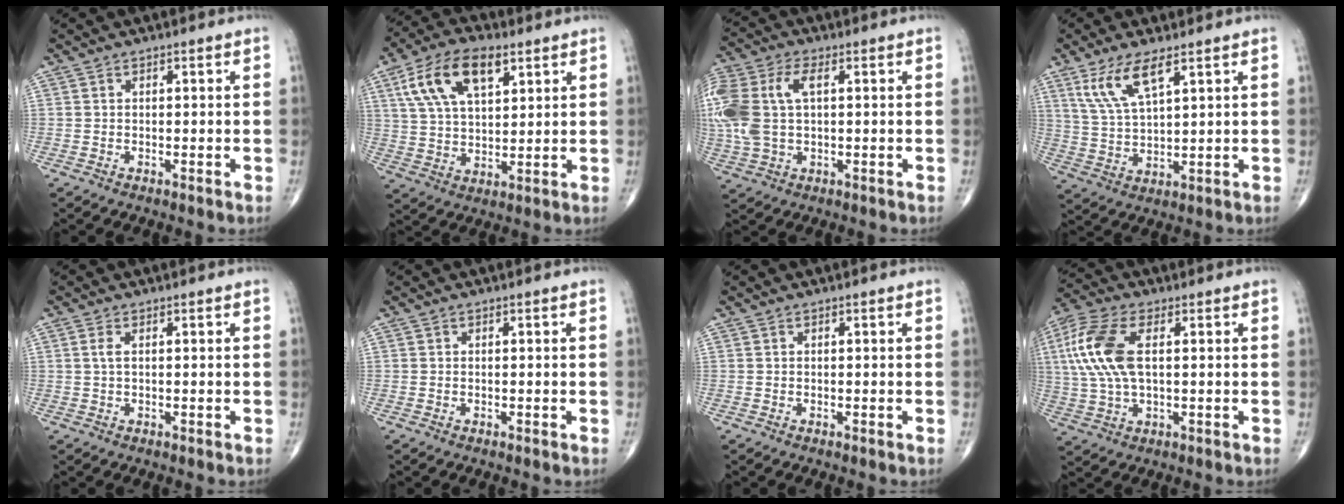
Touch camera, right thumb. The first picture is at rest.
{"total": 14.1, "force": [6.3, 7.0, 10.4], "torque": [-0.185, -0.004, 0.117]}
{"total": 15.6, "force": [2.2, 9.0, 12.6], "torque": [-0.324, 0.018, 0.043]}
{"total": 8.7, "force": [4.9, 2.6, 6.7], "torque": [-0.141, -0.019, 0.109]}
{"total": 1.5, "force": [0.4, 0.5, 1.3], "torque": [-0.039, 0.004, 0.011]}
{"total": 0.0}
{"total": 0.0}
{"total": 13.3, "force": [2.5, 6.4, 11.3], "torque": [-0.272, 0.010, 0.050]}